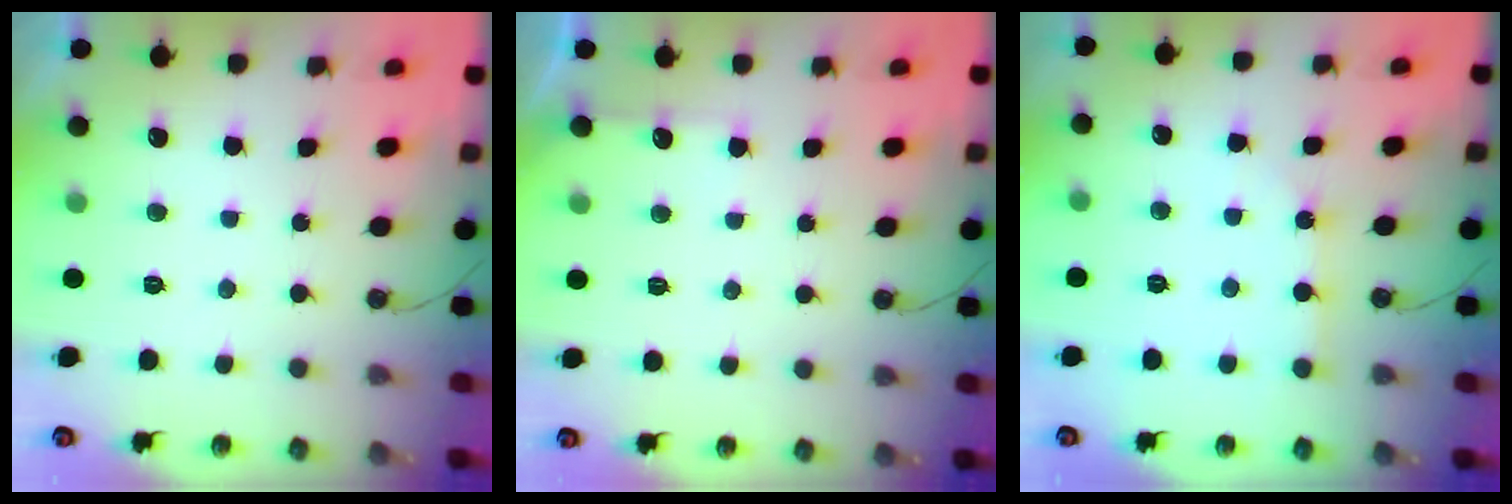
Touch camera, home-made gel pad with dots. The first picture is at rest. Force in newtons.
{"total": 4.3, "press": 4.3, "slide": 0.6}
{"total": 2.5, "press": 2.5, "slide": 0.3}